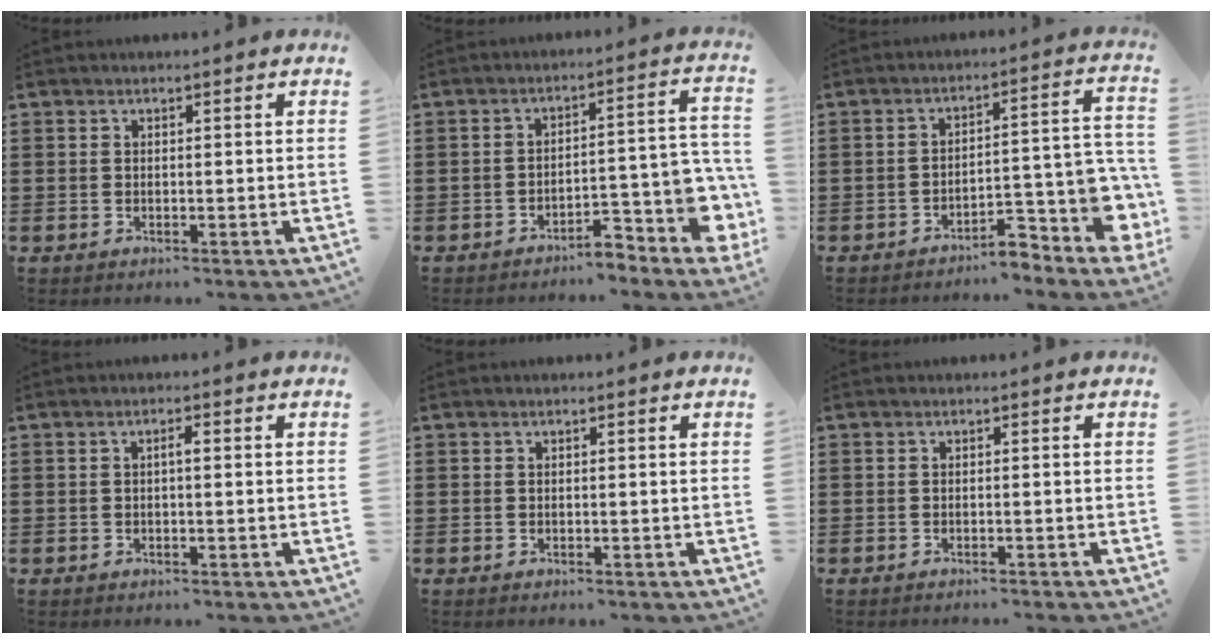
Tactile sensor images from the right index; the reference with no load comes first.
{"total": 6.0, "force": [-4.6, 1.5, 3.5], "torque": [-0.042, -0.009, -0.088]}
{"total": 6.6, "force": [-5.2, 1.8, 3.7], "torque": [-0.042, -0.006, -0.099]}
{"total": 1.1, "force": [-0.2, 0.2, 1.1], "torque": [-0.021, 0.001, -0.003]}
{"total": 0.0}
{"total": 0.6, "force": [-0.5, -0.1, 0.3], "torque": [-0.005, -0.001, -0.011]}